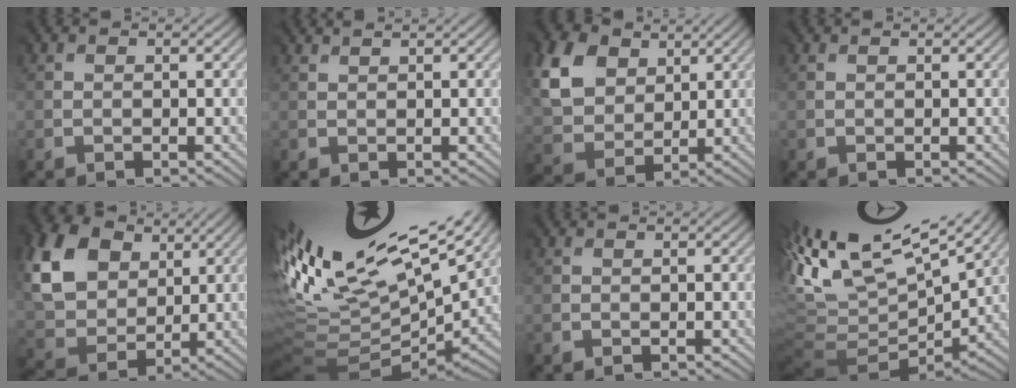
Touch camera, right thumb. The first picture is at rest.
{"total": 1.0, "force": [0.9, -0.4, -0.4], "torque": [0.001, 0.002, 0.022]}
{"total": 9.6, "force": [4.3, 7.1, 4.8], "torque": [-0.159, 0.010, 0.089]}
{"total": 0.0}
{"total": 18.9, "force": [8.9, 14.5, 8.3], "torque": [-0.260, 0.022, 0.195]}
{"total": 16.0, "force": [7.1, 6.7, 12.7], "torque": [-0.249, 0.018, 0.157]}
{"total": 0.0}
{"total": 12.6, "force": [5.1, 6.0, 9.8], "torque": [-0.209, 0.016, 0.135]}